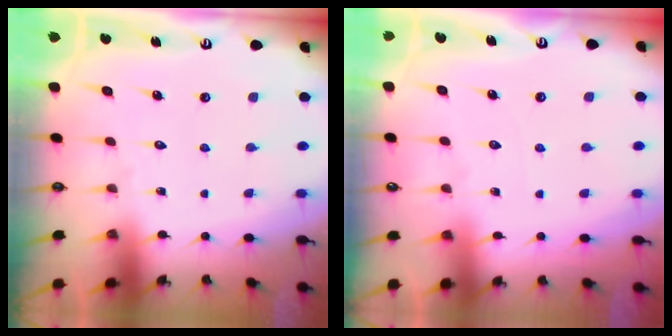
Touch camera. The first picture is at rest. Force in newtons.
{"total": 2.3, "press": 2.3, "slide": 0.4}